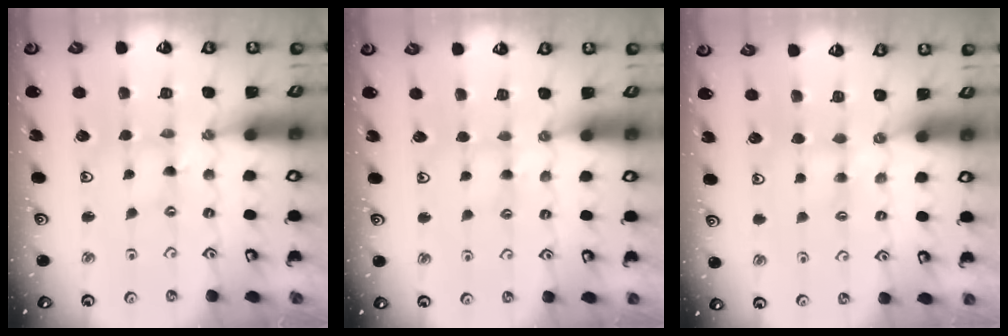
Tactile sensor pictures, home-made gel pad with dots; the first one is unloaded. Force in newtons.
{"total": 2.5, "press": 2.5, "slide": 0.3}
{"total": 2.8, "press": 2.8, "slide": 0.4}